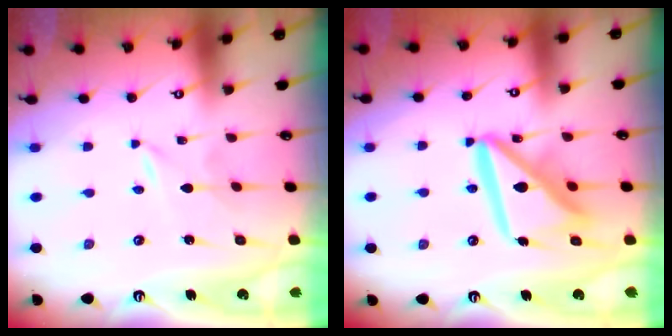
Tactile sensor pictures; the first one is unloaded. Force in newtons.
{"total": 15.9, "press": 15.8, "slide": 1.9}